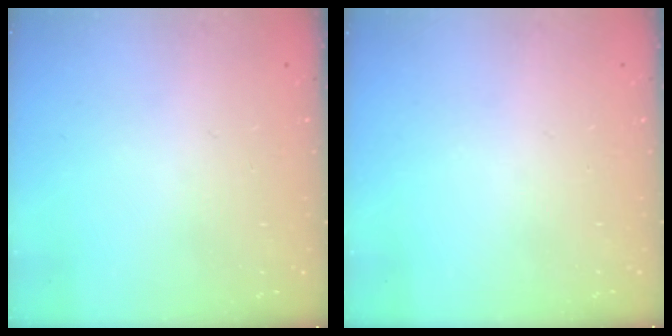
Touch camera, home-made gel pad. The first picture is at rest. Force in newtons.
{"total": 0.0}